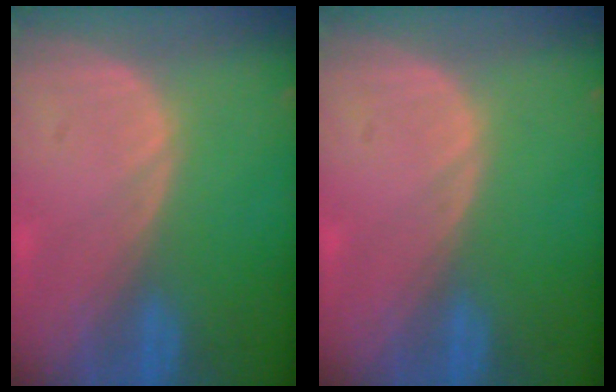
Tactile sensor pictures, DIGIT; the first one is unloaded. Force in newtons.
{"total": 0.0}